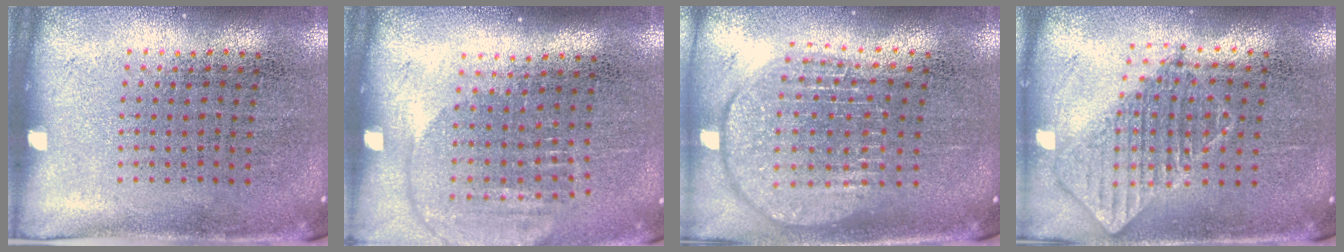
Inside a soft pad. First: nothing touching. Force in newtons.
{"total": 1.5, "press": 1.3, "slide": 0.6}
{"total": 1.9, "press": 1.5, "slide": 1.1}
{"total": 0.9, "press": 0.9, "slide": 0.1}